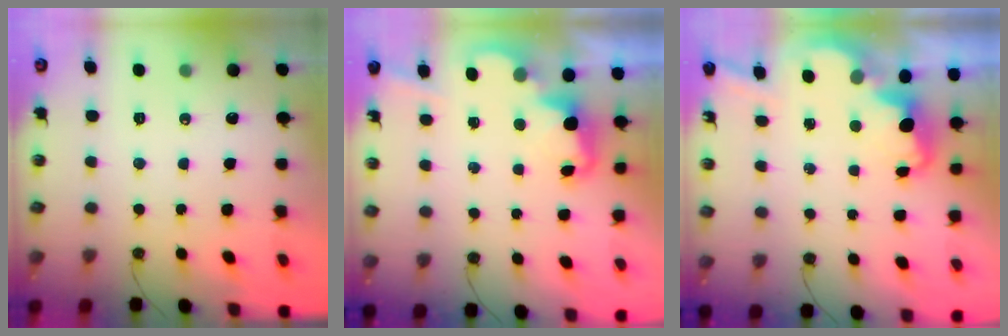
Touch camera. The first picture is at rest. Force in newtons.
{"total": 2.4, "press": 2.4, "slide": 0.6}
{"total": 3.8, "press": 3.8, "slide": 0.7}